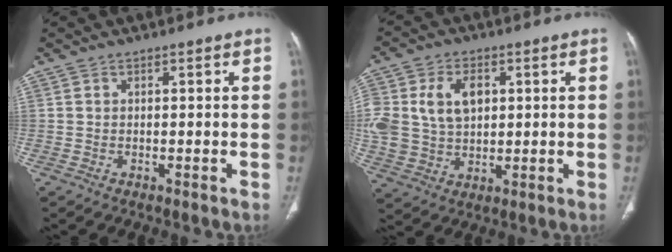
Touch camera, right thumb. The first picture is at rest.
{"total": 15.0, "force": [2.9, 10.8, 10.0], "torque": [-0.209, 0.001, 0.065]}